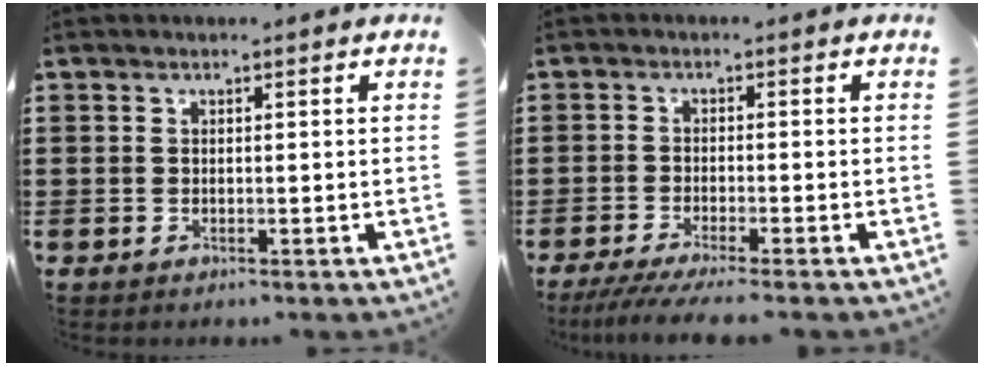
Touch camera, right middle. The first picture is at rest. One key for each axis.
{"total": 3.2, "fx": -2.8, "fy": -0.2, "fz": 1.6, "tx": -0.033, "ty": -0.010, "tz": -0.054}